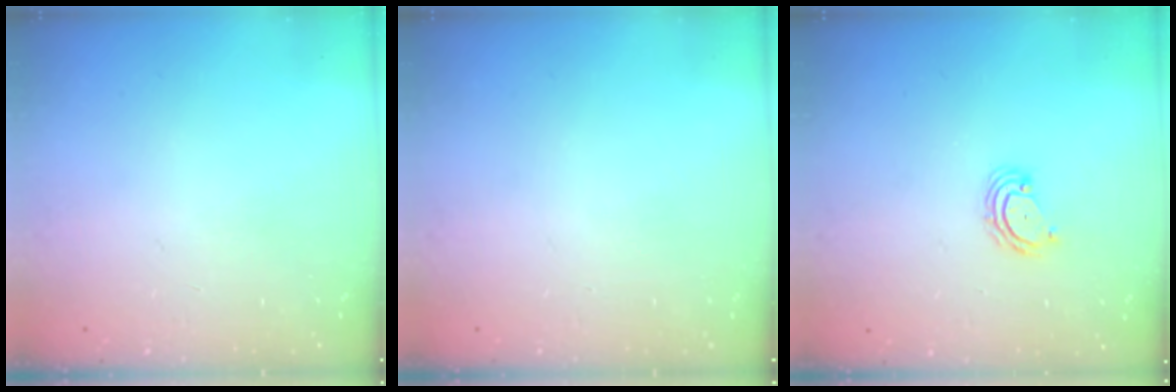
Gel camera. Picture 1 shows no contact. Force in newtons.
{"total": 0.0}
{"total": 4.1, "press": 4.1, "slide": 0.4}